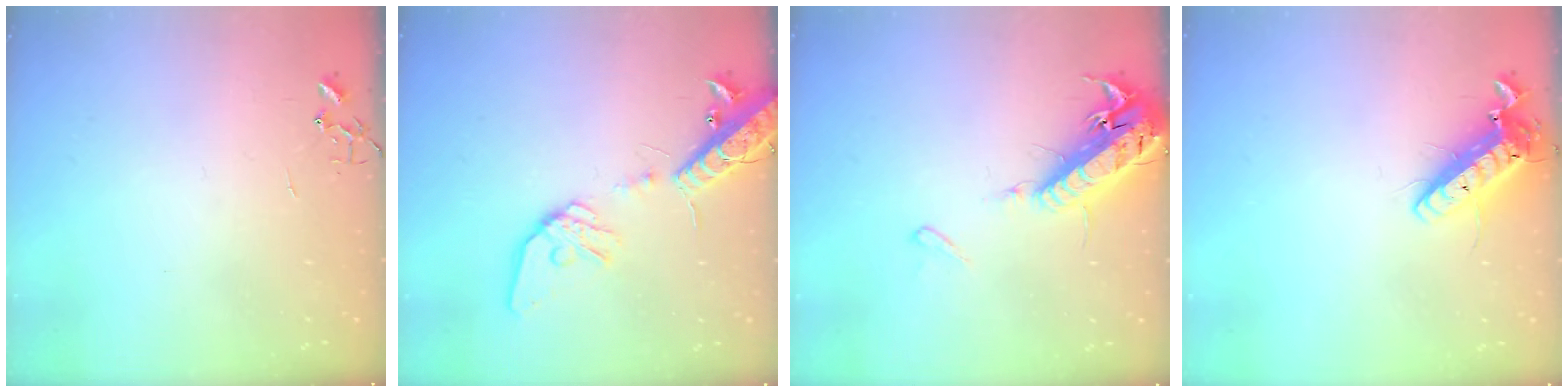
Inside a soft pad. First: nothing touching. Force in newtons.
{"total": 18.9, "press": 18.6, "slide": 3.4}
{"total": 17.4, "press": 16.9, "slide": 4.1}
{"total": 14.7, "press": 14.4, "slide": 2.9}